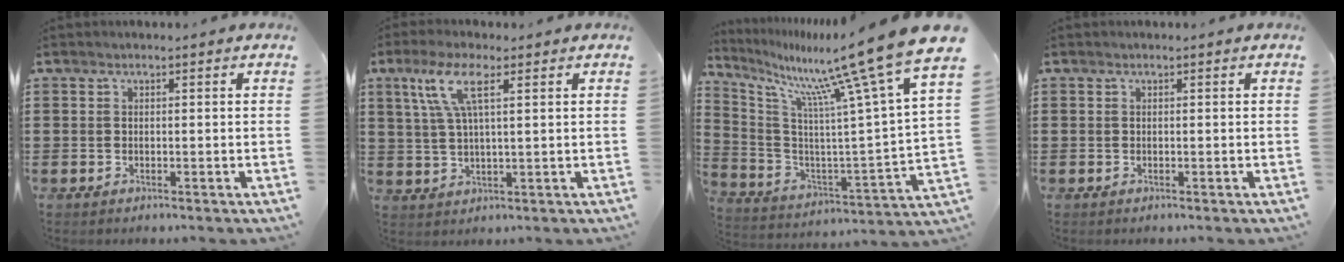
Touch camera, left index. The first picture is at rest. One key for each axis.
{"total": 7.1, "fx": 3.2, "fy": 1.7, "fz": 6.1, "tx": -0.136, "ty": 0.003, "tz": 0.052}
{"total": 15.4, "fx": 12.2, "fy": -0.1, "fz": 9.4, "tx": -0.197, "ty": -0.090, "tz": 0.188}
{"total": 0.0}